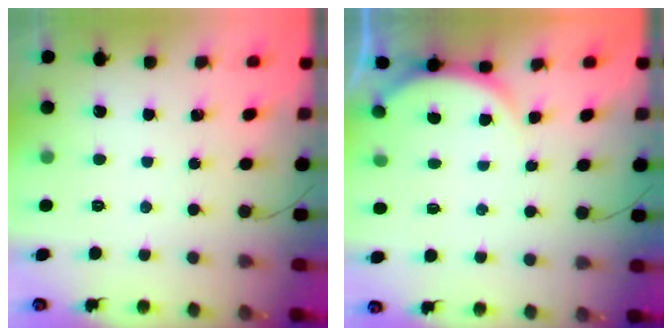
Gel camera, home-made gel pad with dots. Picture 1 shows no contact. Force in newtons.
{"total": 3.7, "press": 3.6, "slide": 0.6}